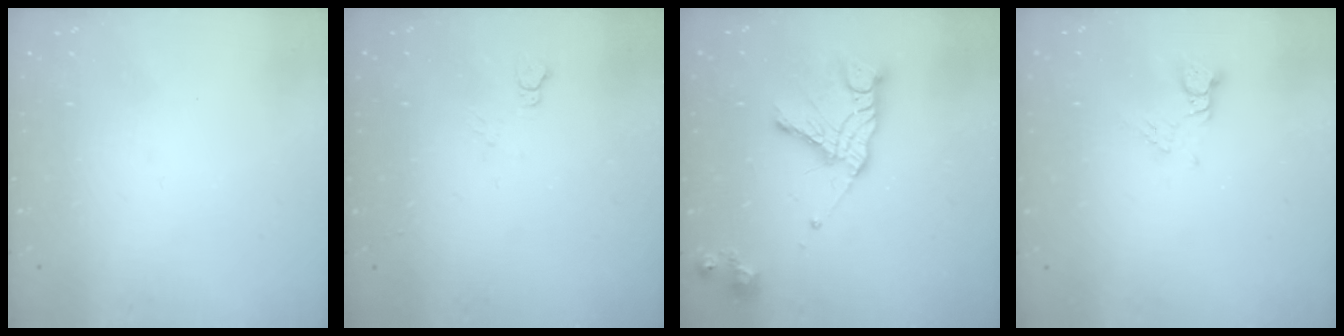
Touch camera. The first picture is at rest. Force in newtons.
{"total": 3.2, "press": 3.2, "slide": 0.5}
{"total": 14.4, "press": 14.3, "slide": 1.4}
{"total": 2.7, "press": 2.7, "slide": 0.2}